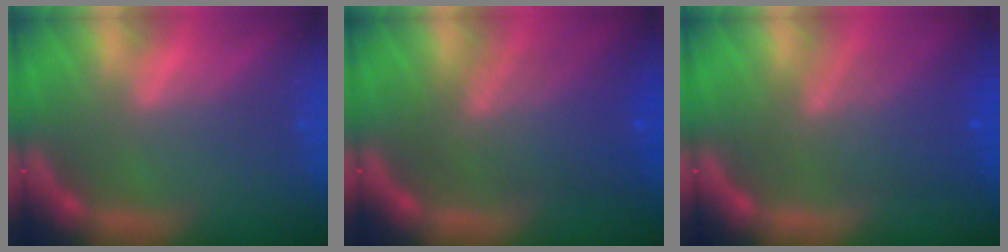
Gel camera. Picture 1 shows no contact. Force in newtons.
{"total": 7.0}
{"total": 6.5}